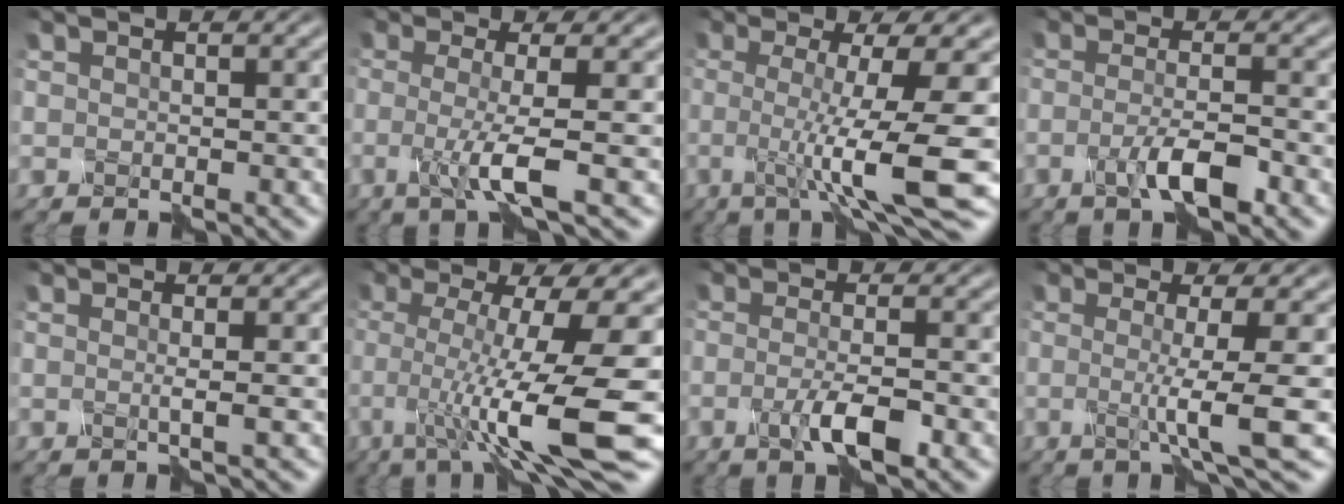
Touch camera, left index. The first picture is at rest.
{"total": 4.4, "force": [-0.9, 0.9, 4.2], "torque": [-0.077, -0.011, -0.021]}
{"total": 9.4, "force": [-1.4, 1.8, 9.2], "torque": [-0.127, -0.013, -0.022]}
{"total": 3.4, "force": [-1.7, 0.7, 2.8], "torque": [-0.058, 0.001, -0.035]}
{"total": 1.0, "force": [-0.1, 0.2, 1.0], "torque": [-0.020, -0.003, -0.008]}
{"total": 11.3, "force": [-2.8, 2.0, 10.7], "torque": [-0.162, -0.004, -0.040]}
{"total": 3.4, "force": [-1.5, 0.8, 3.0], "torque": [-0.062, -0.003, -0.029]}
{"total": 5.3, "force": [-0.6, 0.7, 5.2], "torque": [-0.087, -0.007, -0.012]}